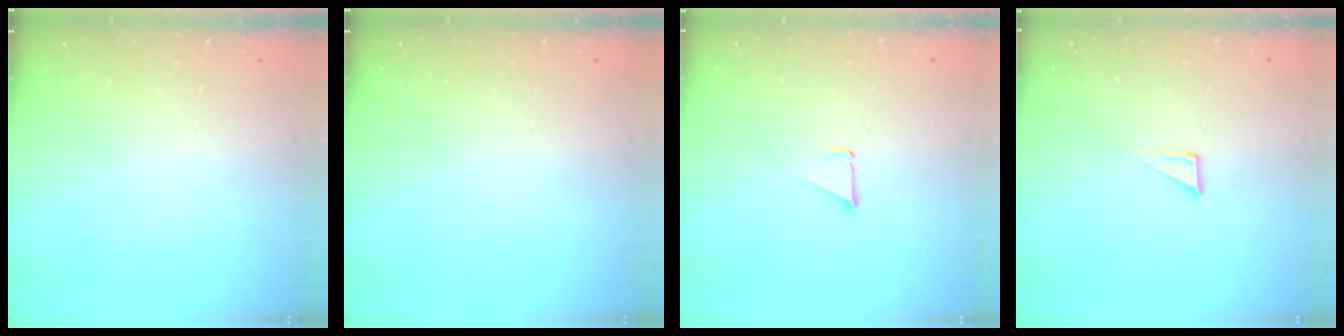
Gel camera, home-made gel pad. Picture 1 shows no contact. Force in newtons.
{"total": 0.0}
{"total": 0.7, "press": 0.7, "slide": 0.1}
{"total": 2.7, "press": 2.7, "slide": 0.2}